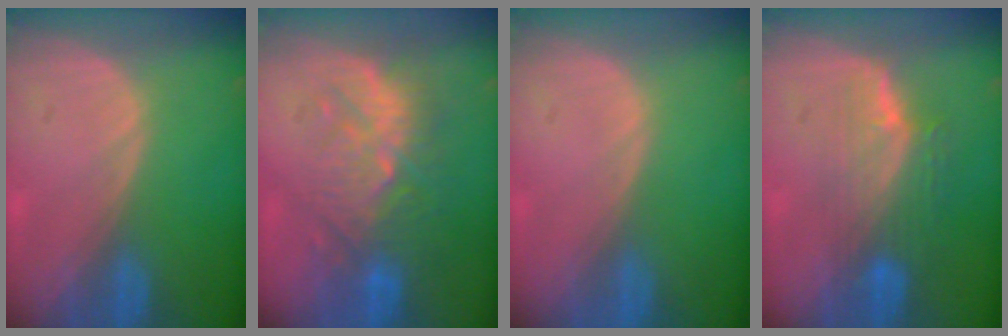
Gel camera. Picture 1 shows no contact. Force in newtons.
{"total": 9.3, "press": 9.1, "slide": 1.8}
{"total": 0.0}
{"total": 7.6, "press": 6.8, "slide": 3.3}